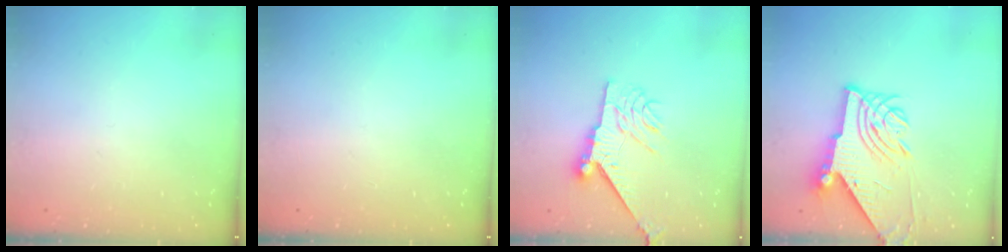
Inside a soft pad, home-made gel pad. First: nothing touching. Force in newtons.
{"total": 0.0}
{"total": 9.5, "press": 9.5, "slide": 0.6}
{"total": 8.8, "press": 8.7, "slide": 1.1}